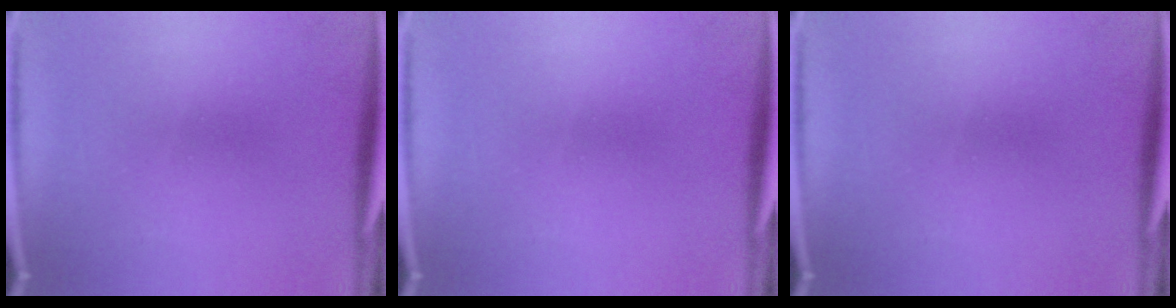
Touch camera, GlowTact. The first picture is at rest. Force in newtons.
{"total": 0.0}
{"total": 0.0}